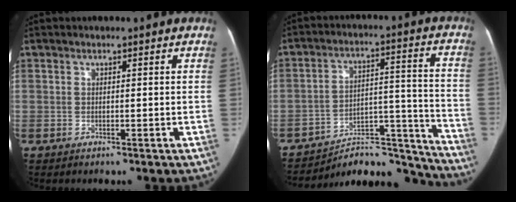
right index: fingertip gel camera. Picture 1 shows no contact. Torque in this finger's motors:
{"motor_torque": [-0.82, -0.79, -0.79, -0.21]}